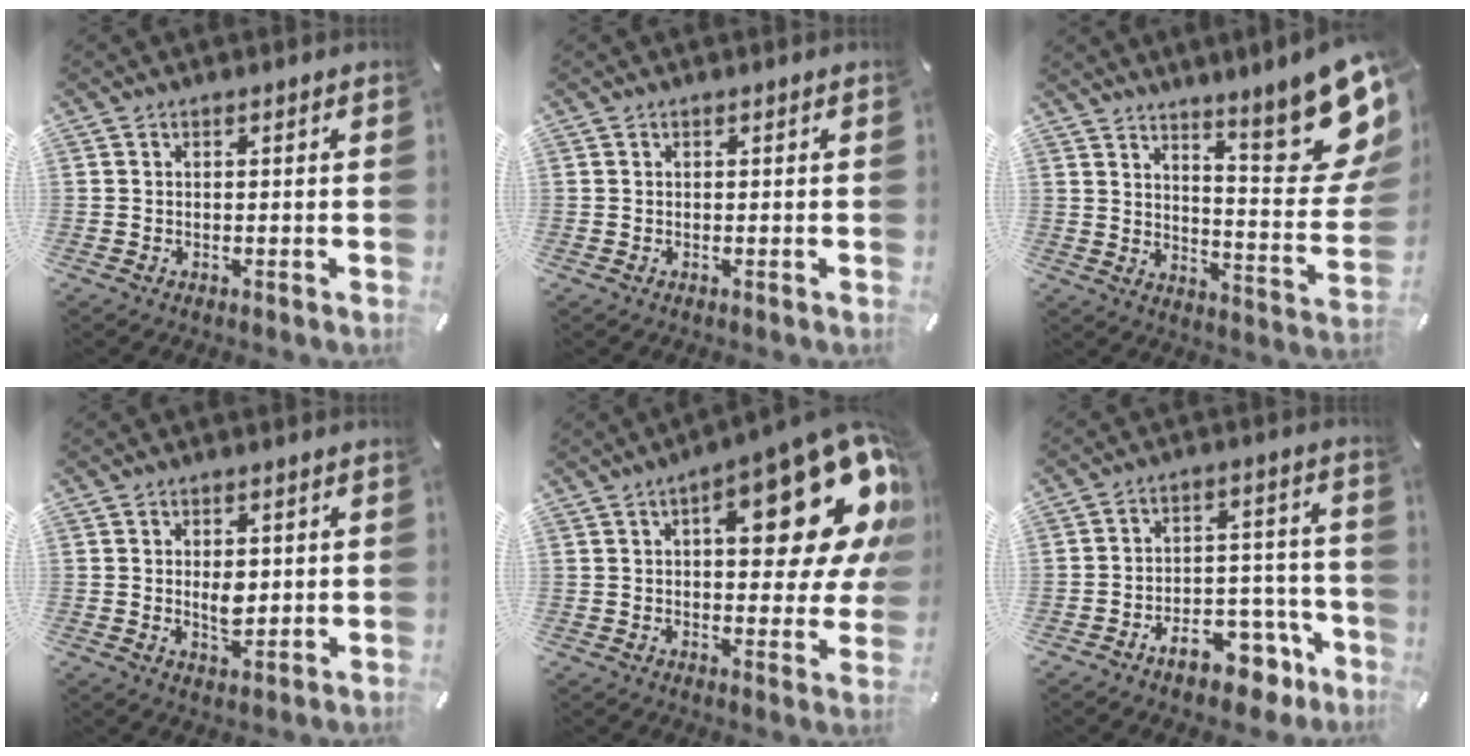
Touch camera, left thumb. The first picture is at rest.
{"total": 0.0}
{"total": 19.5, "force": [11.9, 5.3, 14.5], "torque": [-0.186, -0.102, 0.191]}
{"total": 4.8, "force": [0.6, 3.1, 3.7], "torque": [-0.057, -0.008, 0.004]}
{"total": 23.7, "force": [10.7, 9.0, 19.1], "torque": [-0.244, -0.069, 0.167]}
{"total": 12.7, "force": [-8.2, 6.4, 7.3], "torque": [-0.065, 0.060, -0.131]}